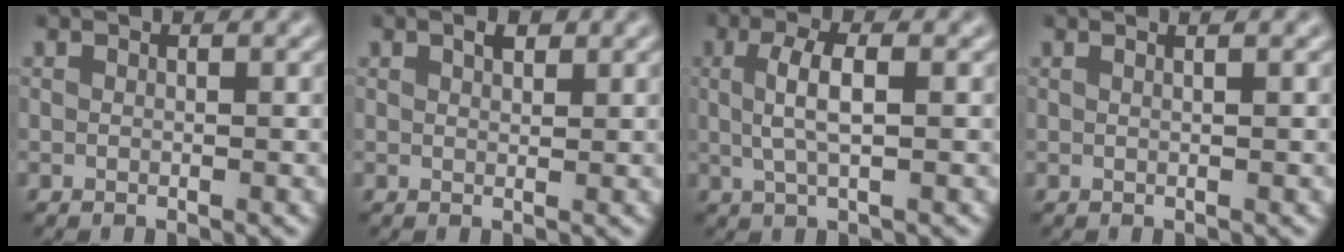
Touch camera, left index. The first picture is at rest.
{"total": 1.2, "force": [0.7, 0.6, 0.7], "torque": [-0.012, 0.002, 0.013]}
{"total": 3.1, "force": [0.3, 0.8, 3.0], "torque": [-0.061, 0.003, 0.007]}
{"total": 1.9, "force": [1.0, 0.9, 1.3], "torque": [-0.003, -0.002, -0.010]}